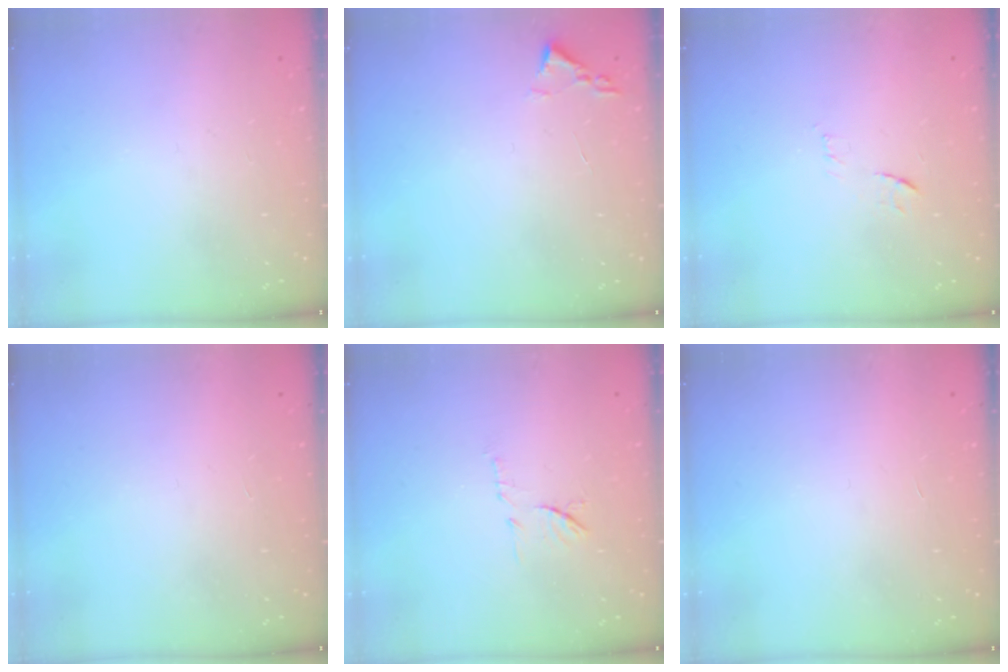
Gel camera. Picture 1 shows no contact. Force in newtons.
{"total": 1.8, "press": 1.7, "slide": 0.2}
{"total": 8.1, "press": 8.0, "slide": 0.7}
{"total": 1.7, "press": 1.7, "slide": 0.1}
{"total": 7.1, "press": 7.1, "slide": 1.0}
{"total": 1.7, "press": 1.7, "slide": 0.1}